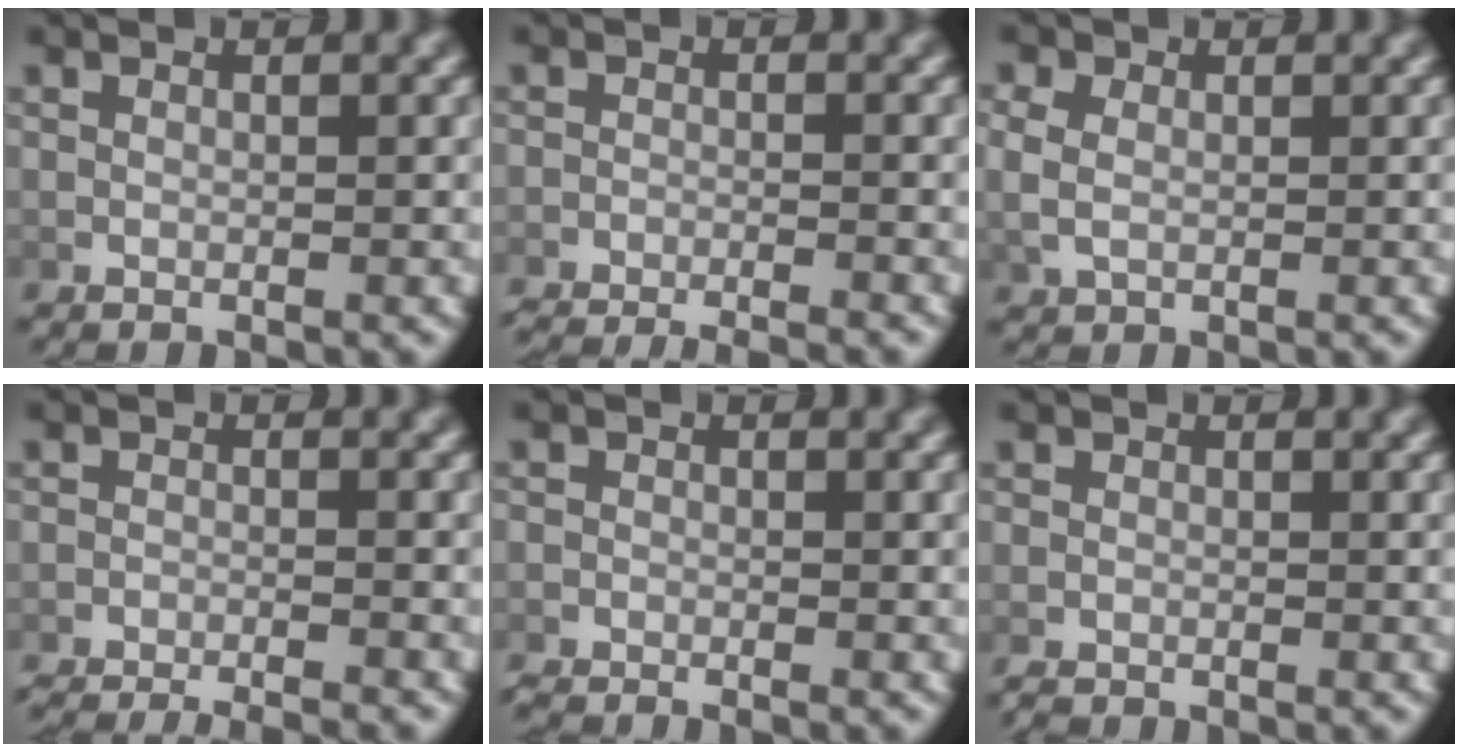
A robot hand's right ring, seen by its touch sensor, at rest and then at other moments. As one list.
[{"total": 6.4, "force": [-6.2, 1.3, 1.0], "torque": [0.000, -0.009, -0.100]}, {"total": 2.5, "force": [0.5, 2.0, 1.5], "torque": [-0.039, -0.004, 0.017]}, {"total": 7.1, "force": [-6.9, 1.5, 1.1], "torque": [-0.003, -0.010, -0.111]}, {"total": 1.6, "force": [-1.6, 0.4, 0.1], "torque": [-0.002, -0.008, -0.027]}, {"total": 0.8, "force": [-0.8, 0.1, 0.1], "torque": [-0.006, -0.011, -0.010]}]